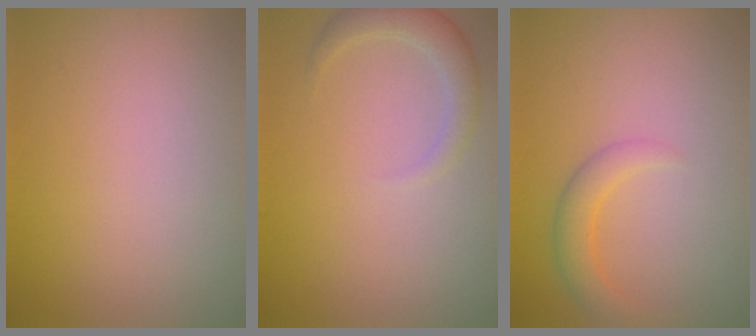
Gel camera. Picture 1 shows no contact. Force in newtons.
{"total": 2.3, "press": 2.3, "slide": 0.2}
{"total": 2.4, "press": 2.4, "slide": 0.3}